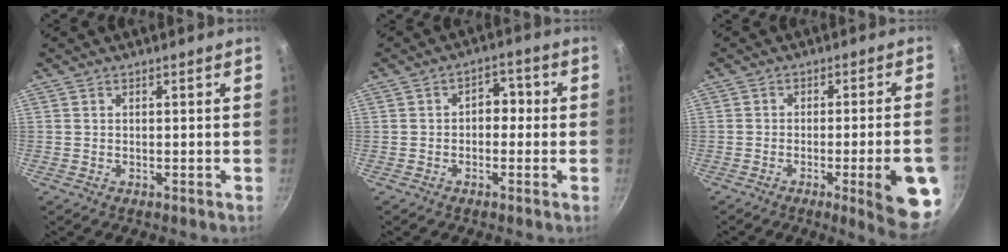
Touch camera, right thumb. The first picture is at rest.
{"total": 4.4, "force": [-0.2, 3.2, 2.9], "torque": [-0.004, 0.014, -0.012]}
{"total": 12.7, "force": [-4.2, 2.2, 11.8], "torque": [-0.131, 0.017, -0.052]}